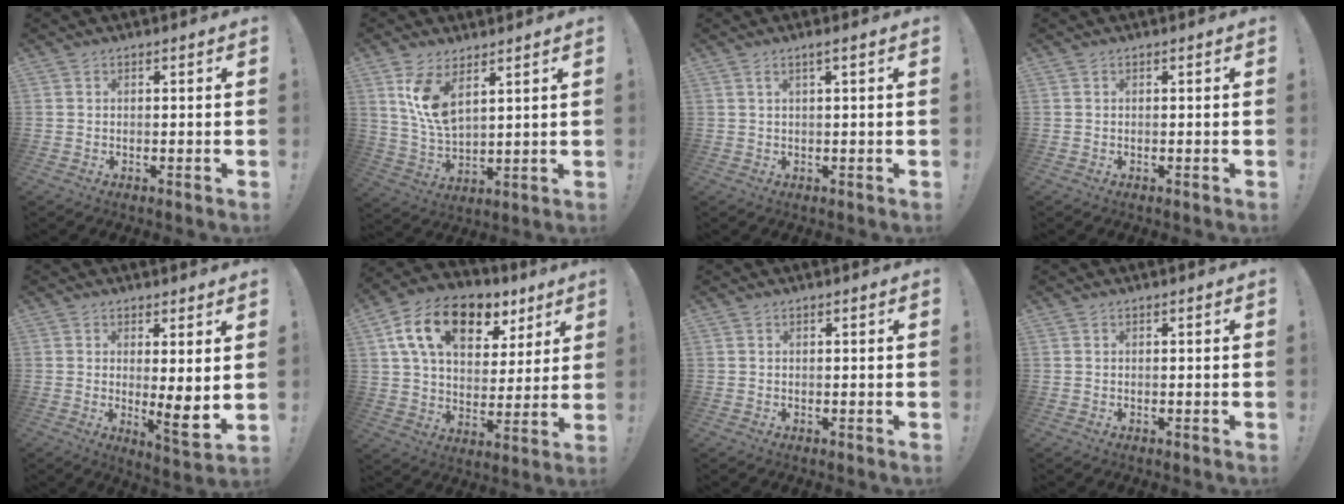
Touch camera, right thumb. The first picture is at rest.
{"total": 10.5, "force": [6.0, 4.2, 7.5], "torque": [-0.145, -0.035, 0.109]}
{"total": 2.4, "force": [1.0, 0.0, 2.2], "torque": [-0.036, -0.003, 0.013]}
{"total": 0.0}
{"total": 6.8, "force": [1.2, 0.7, 6.7], "torque": [-0.074, -0.037, 0.020]}
{"total": 17.8, "force": [9.2, 10.7, 10.9], "torque": [-0.185, -0.035, 0.166]}
{"total": 0.0}
{"total": 0.0}